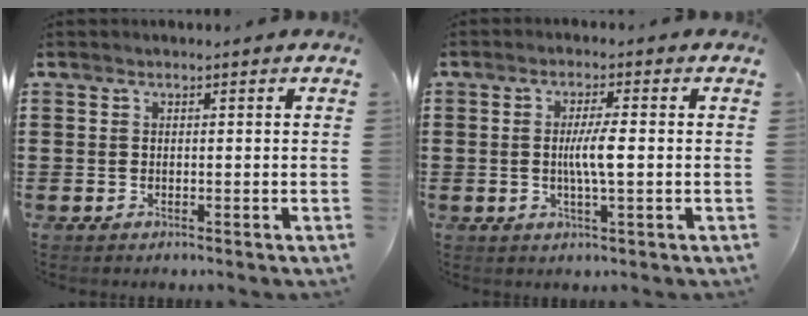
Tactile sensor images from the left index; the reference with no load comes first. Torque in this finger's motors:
{"motor_torque": [1.06, 0.07, 0.56, 0.12]}